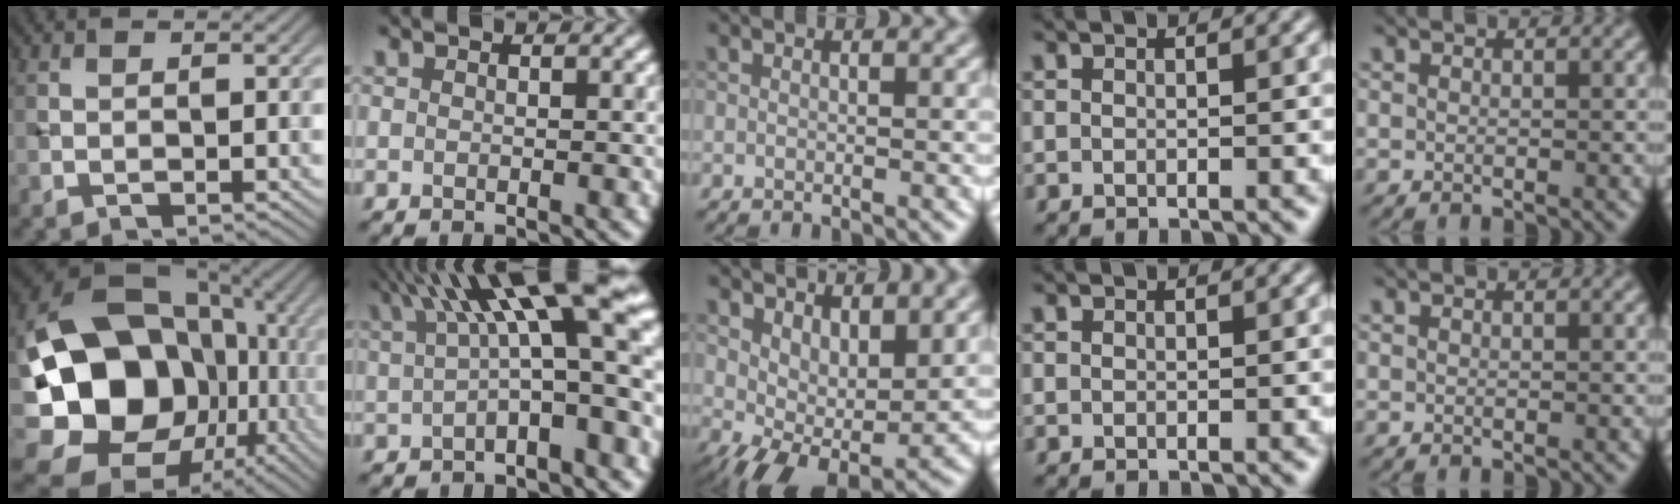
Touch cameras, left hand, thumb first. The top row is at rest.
{"thumb": {"total": 21.9, "force": [-3.2, 18.0, 12.0], "torque": [-0.253, -0.035, -0.048]}, "index": {"total": 12.2, "force": [3.8, 3.2, 11.1], "torque": [-0.153, 0.020, 0.057]}, "middle": {"total": 6.9, "force": [1.6, 3.5, 5.7], "torque": [-0.080, -0.014, 0.043]}}